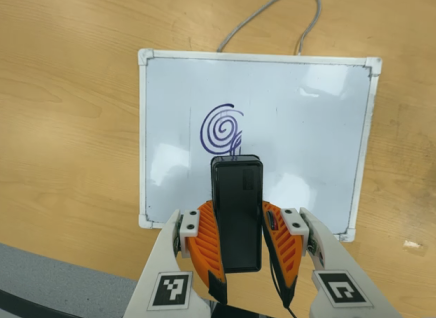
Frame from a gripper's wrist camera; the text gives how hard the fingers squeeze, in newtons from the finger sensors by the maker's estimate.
{"total": 6.7, "left": 5.9, "right": 7.6}